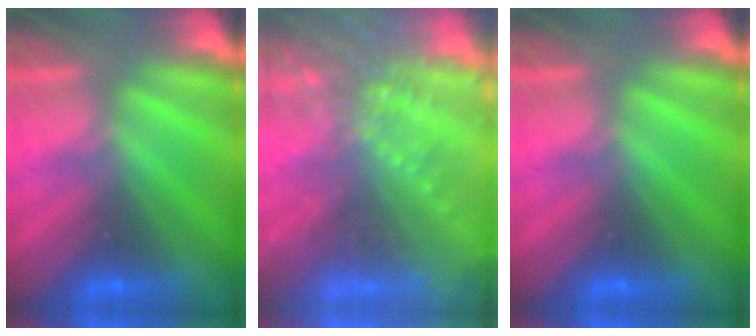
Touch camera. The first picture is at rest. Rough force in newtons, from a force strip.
{"total": 6.9}
{"total": 0.0}